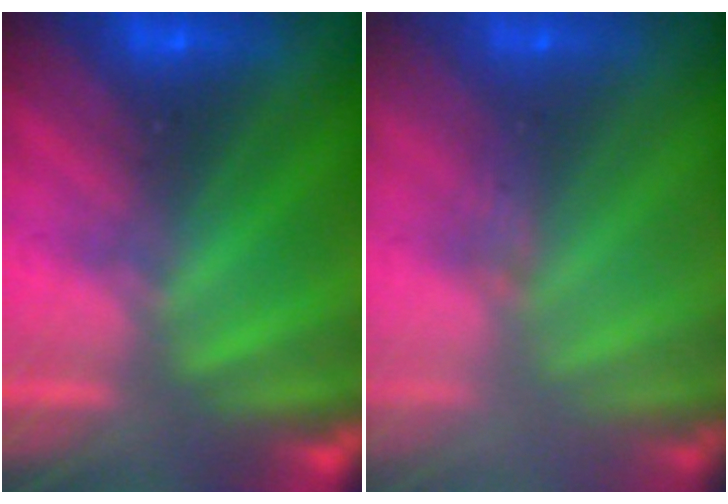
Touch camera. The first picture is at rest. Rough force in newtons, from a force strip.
{"total": 2.5}